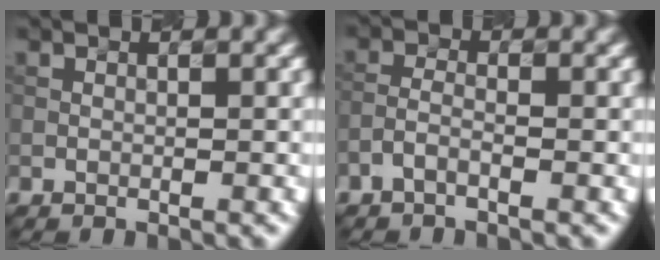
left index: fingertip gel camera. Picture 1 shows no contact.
{"total": 1.7, "force": [-1.1, 0.6, 1.1], "torque": [-0.029, 0.006, -0.028]}